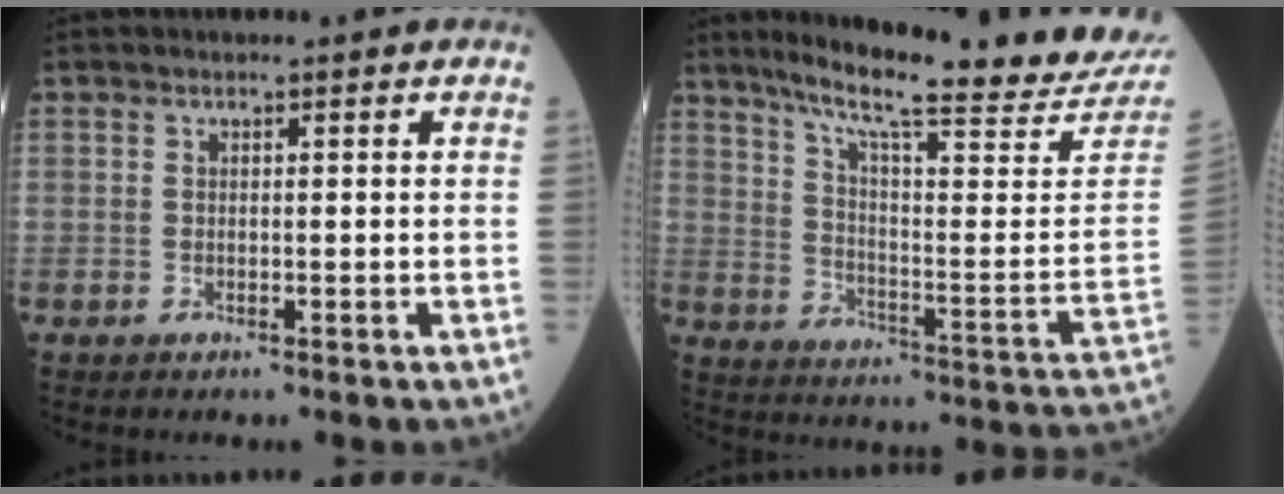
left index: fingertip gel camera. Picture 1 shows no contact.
{"total": 25.0, "force": [22.0, 0.3, 11.8], "torque": [-0.187, -0.086, 0.288]}